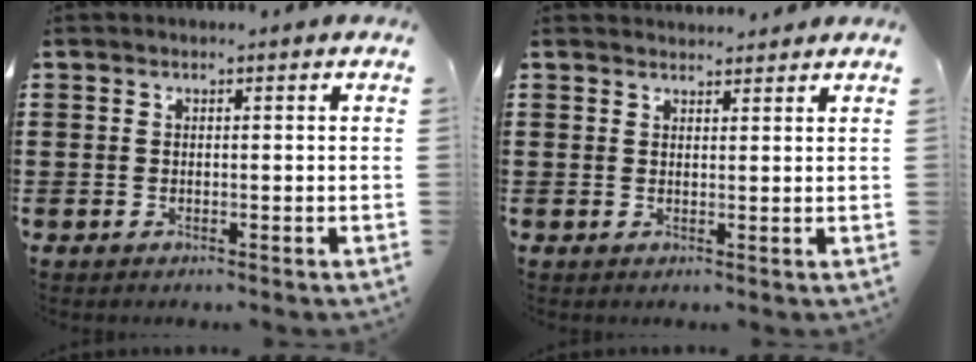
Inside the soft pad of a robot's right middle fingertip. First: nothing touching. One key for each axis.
{"total": 1.8, "fx": 1.7, "fy": 0.4, "fz": -0.1, "tx": -0.003, "ty": 0.003, "tz": 0.034}